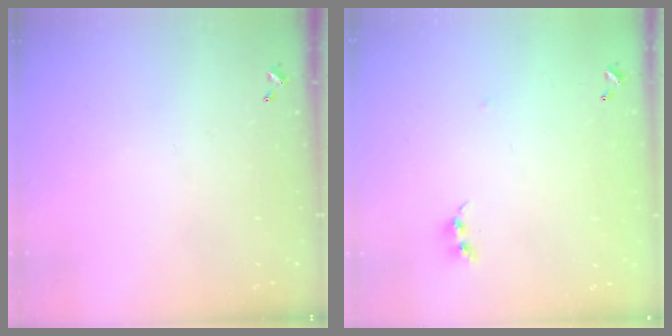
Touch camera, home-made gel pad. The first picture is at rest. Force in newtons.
{"total": 6.8, "press": 6.8, "slide": 0.2}